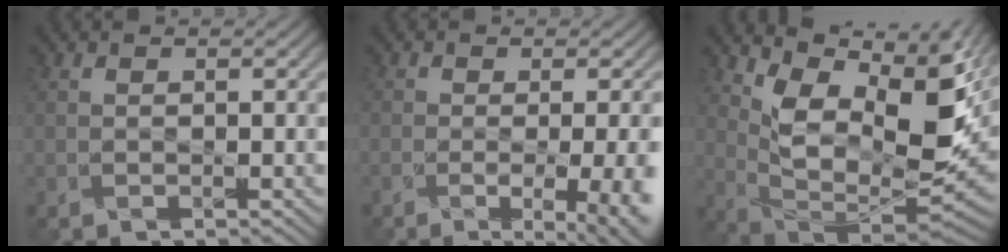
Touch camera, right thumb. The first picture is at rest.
{"total": 10.0, "force": [-2.8, 4.3, 8.6], "torque": [-0.078, -0.008, -0.020]}
{"total": 12.5, "force": [4.8, 6.5, 9.5], "torque": [-0.149, -0.018, 0.096]}